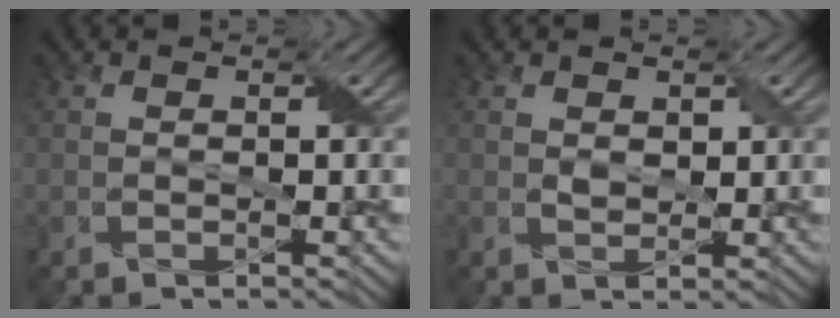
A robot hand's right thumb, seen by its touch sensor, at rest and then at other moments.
{"total": 1.4, "force": [0.7, 0.9, 0.8], "torque": [-0.019, -0.002, 0.015]}